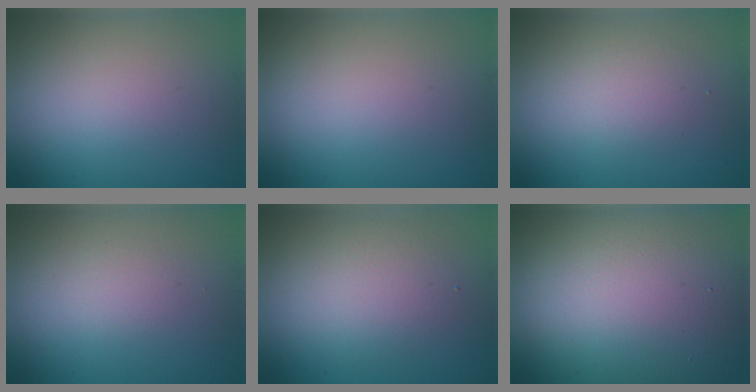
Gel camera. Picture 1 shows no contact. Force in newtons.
{"total": 0.0}
{"total": 1.7, "press": 1.7, "slide": 0.1}
{"total": 0.8, "press": 0.8, "slide": 0.1}
{"total": 2.7, "press": 2.7, "slide": 0.2}
{"total": 19.0, "press": 19.0, "slide": 1.0}